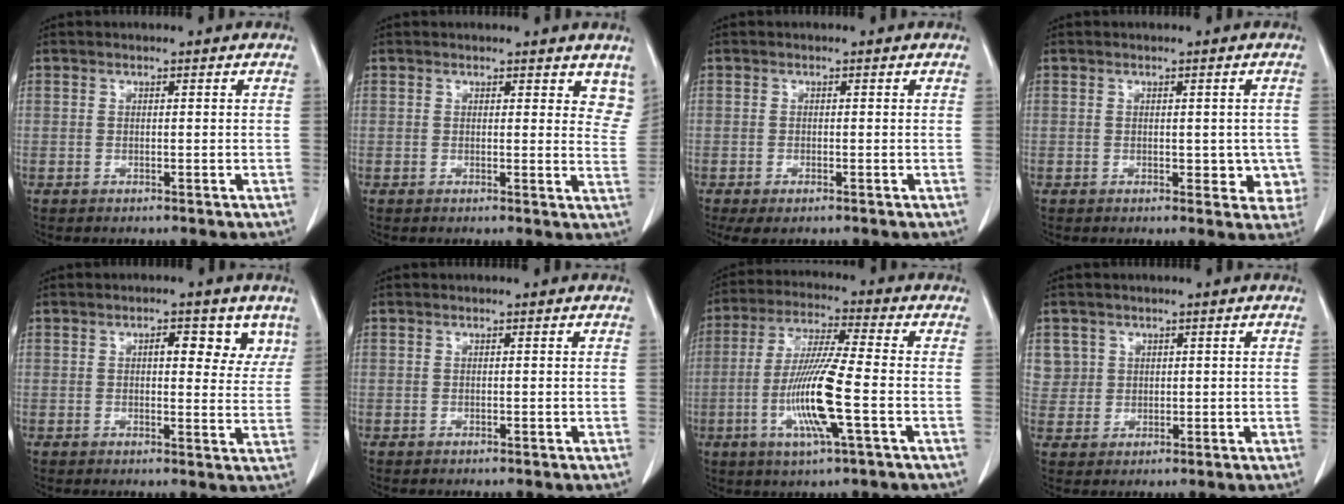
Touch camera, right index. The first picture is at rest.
{"total": 6.1, "force": [5.1, 2.4, 2.1], "torque": [0.002, -0.017, 0.038]}
{"total": 2.4, "force": [-1.4, 0.8, 1.7], "torque": [-0.028, -0.004, -0.016]}
{"total": 4.1, "force": [-0.5, 2.5, 3.2], "torque": [-0.017, 0.004, -0.001]}
{"total": 6.1, "force": [3.1, 2.8, 4.5], "torque": [-0.039, 0.006, 0.034]}
{"total": 0.0}
{"total": 12.2, "force": [-3.2, 0.1, 11.8], "torque": [-0.237, -0.013, -0.066]}
{"total": 3.7, "force": [1.5, 3.4, -0.3], "torque": [0.026, 0.003, 0.027]}